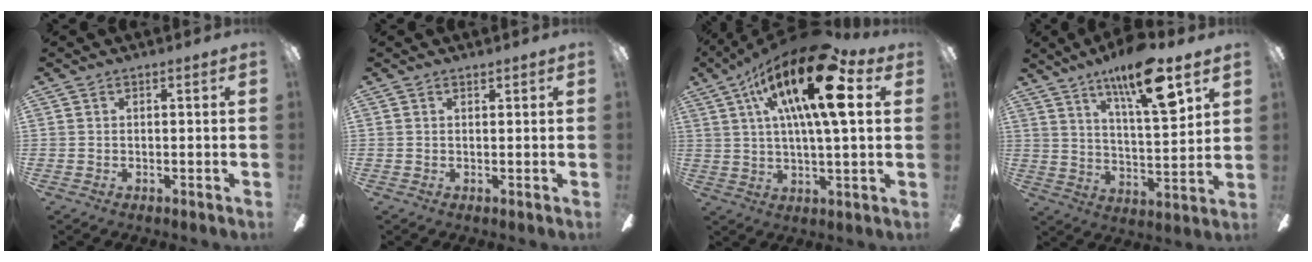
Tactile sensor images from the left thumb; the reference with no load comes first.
{"total": 0.6, "force": [0.5, 0.1, 0.1], "torque": [-0.003, -0.001, 0.011]}
{"total": 21.7, "force": [8.9, 6.9, 18.6], "torque": [-0.319, -0.021, 0.134]}
{"total": 16.8, "force": [10.7, 4.4, 12.2], "torque": [-0.198, -0.050, 0.169]}